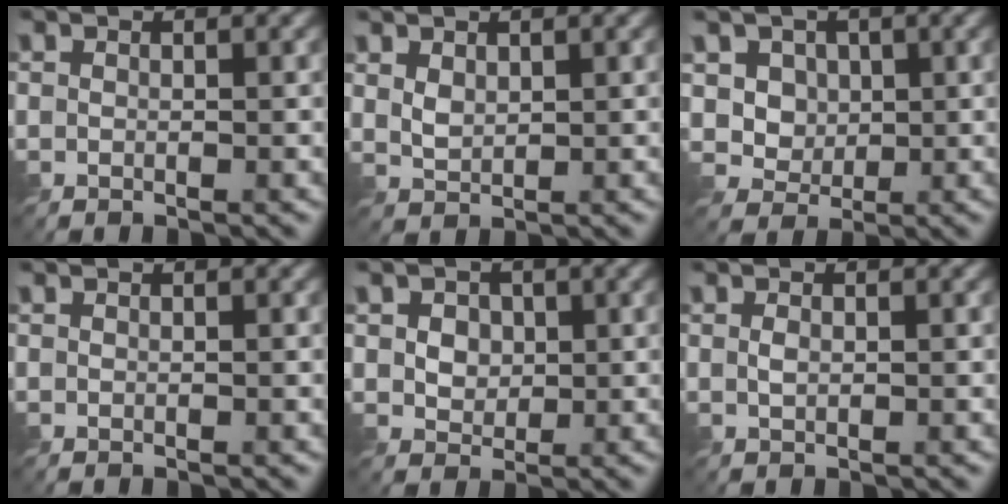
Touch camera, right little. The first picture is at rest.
{"total": 1.6, "force": [0.9, 0.9, 1.0], "torque": [-0.027, -0.002, 0.020]}
{"total": 4.2, "force": [1.3, 3.6, 1.8], "torque": [-0.051, -0.004, 0.029]}
{"total": 0.0}
{"total": 2.9, "force": [0.7, 2.3, 1.6], "torque": [-0.038, 0.004, 0.012]}
{"total": 0.7, "force": [-0.1, 0.4, 0.6], "torque": [-0.018, -0.001, -0.002]}